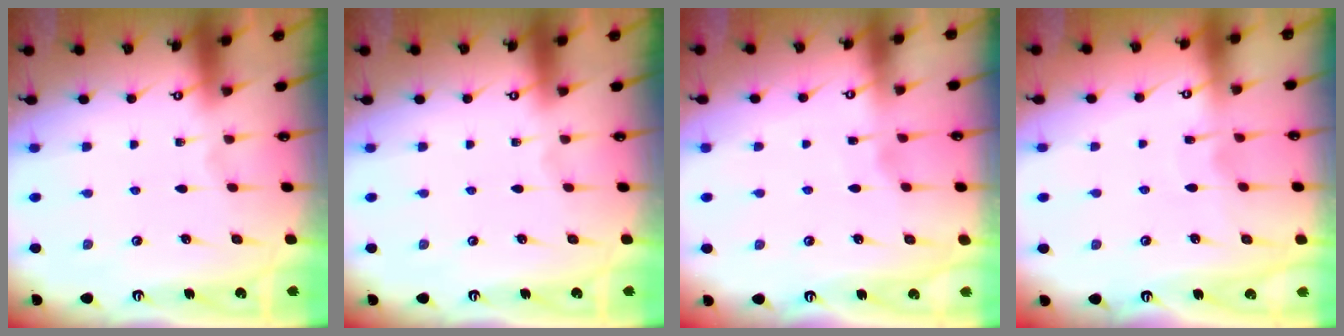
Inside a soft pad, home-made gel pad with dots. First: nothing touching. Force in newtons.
{"total": 0.0}
{"total": 2.2, "press": 2.1, "slide": 0.3}
{"total": 3.5, "press": 3.5, "slide": 0.3}